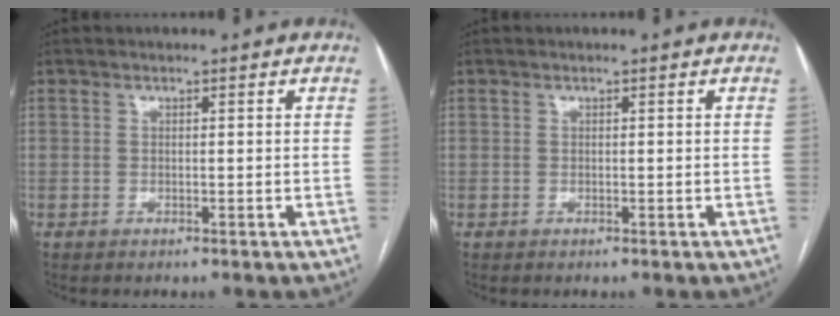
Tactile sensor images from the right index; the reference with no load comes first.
{"total": 0.0}